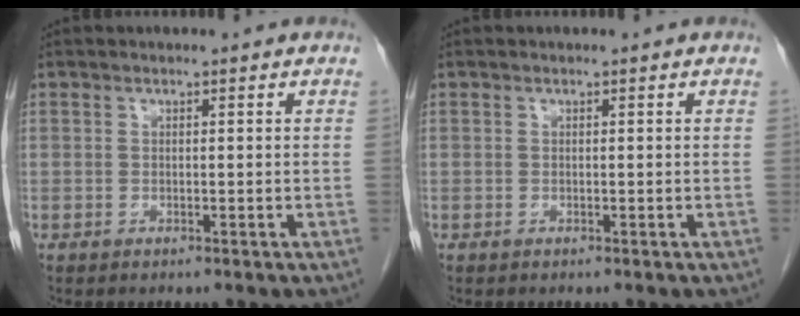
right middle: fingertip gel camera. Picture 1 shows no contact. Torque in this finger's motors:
{"motor_torque": [-0.01, 0.00, 0.00, -0.01]}